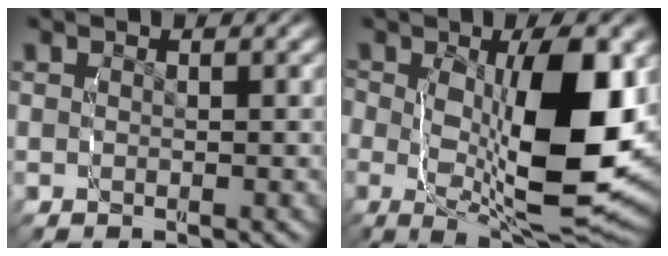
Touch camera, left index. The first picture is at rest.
{"total": 11.9, "force": [-1.3, 5.8, 10.3], "torque": [-0.188, -0.036, -0.003]}